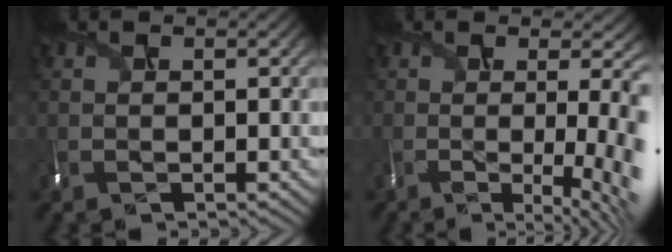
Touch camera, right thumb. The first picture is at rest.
{"total": 12.8, "force": [-1.5, 4.6, 11.8], "torque": [-0.108, -0.008, -0.008]}